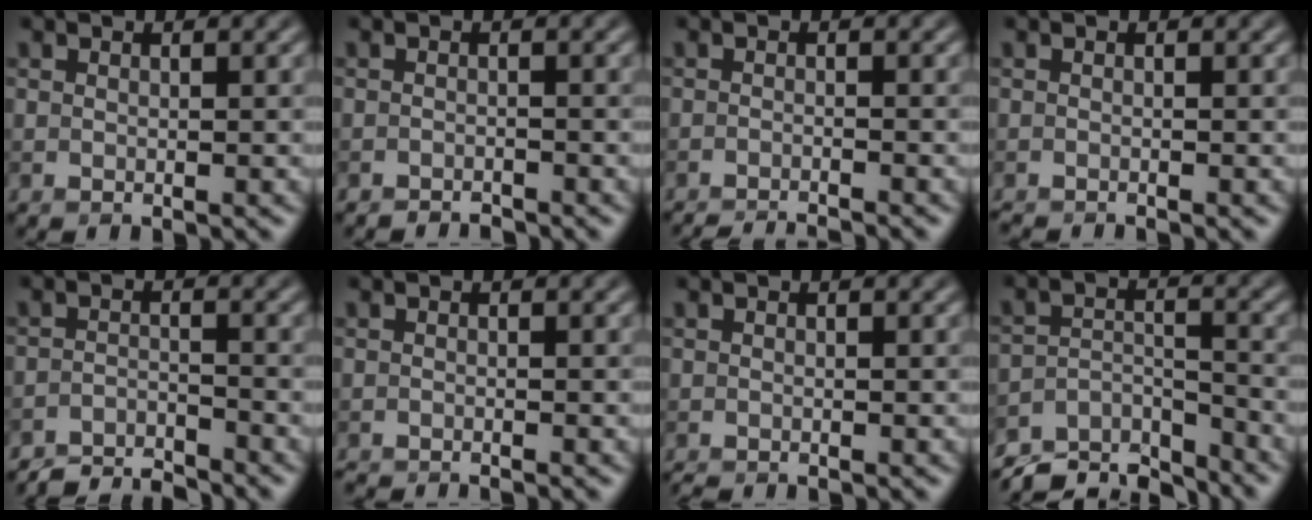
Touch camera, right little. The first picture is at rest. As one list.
[{"total": 1.2, "force": [-1.2, 0.1, 0.2], "torque": [0.002, -0.001, -0.021]}, {"total": 3.7, "force": [-3.4, 0.4, 1.2], "torque": [-0.014, -0.007, -0.054]}, {"total": 0.9, "force": [-0.9, -0.1, 0.1], "torque": [0.004, -0.004, -0.016]}, {"total": 4.0, "force": [-3.9, 0.5, 0.8], "torque": [-0.014, -0.004, -0.075]}, {"total": 1.5, "force": [-1.5, 0.0, 0.3], "torque": [0.000, -0.006, -0.027]}, {"total": 0.8, "force": [-0.8, -0.1, 0.1], "torque": [0.003, -0.004, -0.016]}, {"total": 7.1, "force": [-6.6, 1.7, 2.1], "torque": [-0.036, -0.010, -0.117]}]